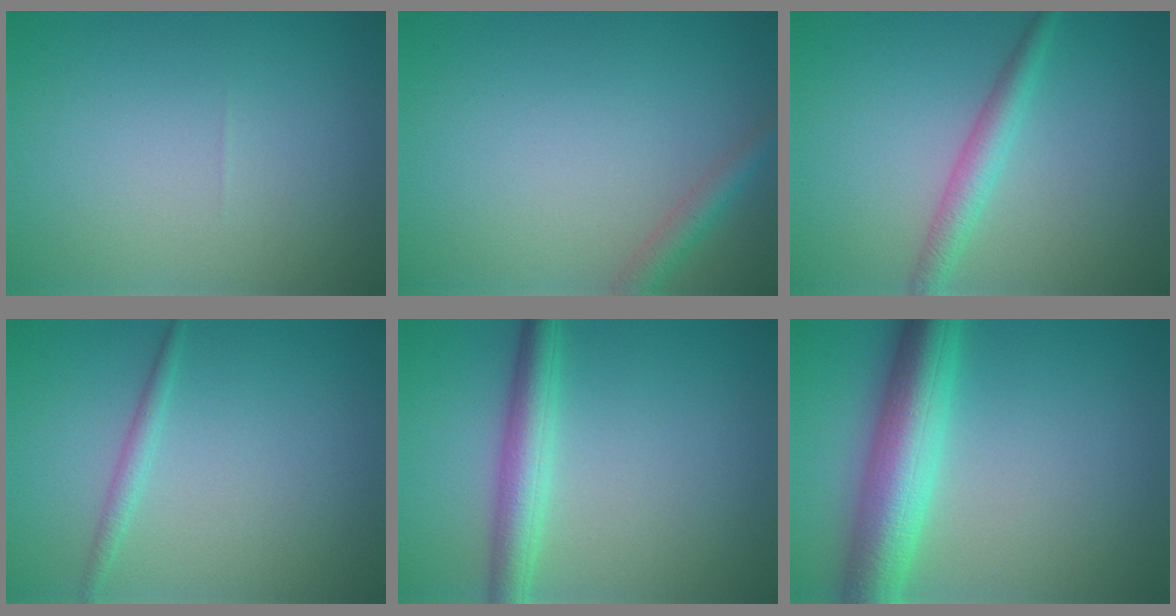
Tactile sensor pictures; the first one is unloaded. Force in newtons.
{"total": 1.9, "press": 1.9, "slide": 0.0}
{"total": 2.5, "press": 2.5, "slide": 0.1}
{"total": 1.3, "press": 1.3, "slide": 0.0}
{"total": 3.8, "press": 3.8, "slide": 0.1}
{"total": 7.5, "press": 7.5, "slide": 0.1}